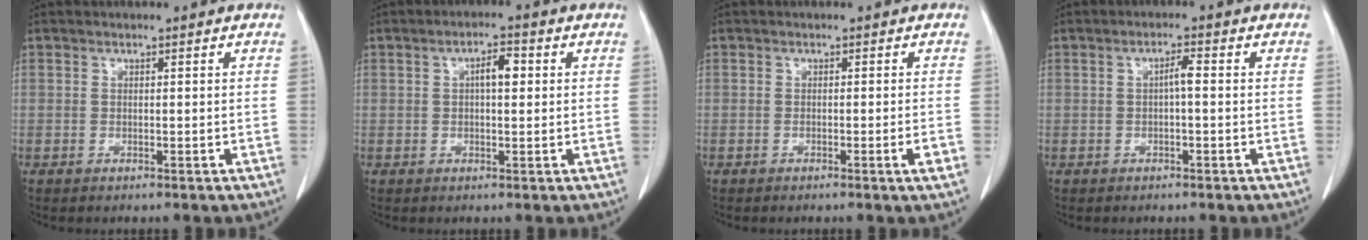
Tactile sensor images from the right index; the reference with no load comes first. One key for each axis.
{"total": 3.4, "fx": 0.7, "fy": 1.0, "fz": 3.2, "tx": -0.055, "ty": 0.008, "tz": 0.009}
{"total": 1.8, "fx": -0.8, "fy": -0.5, "fz": 1.5, "tx": -0.024, "ty": -0.005, "tz": -0.013}
{"total": 2.0, "fx": -0.1, "fy": 0.2, "fz": 2.0, "tx": -0.034, "ty": 0.004, "tz": -0.001}